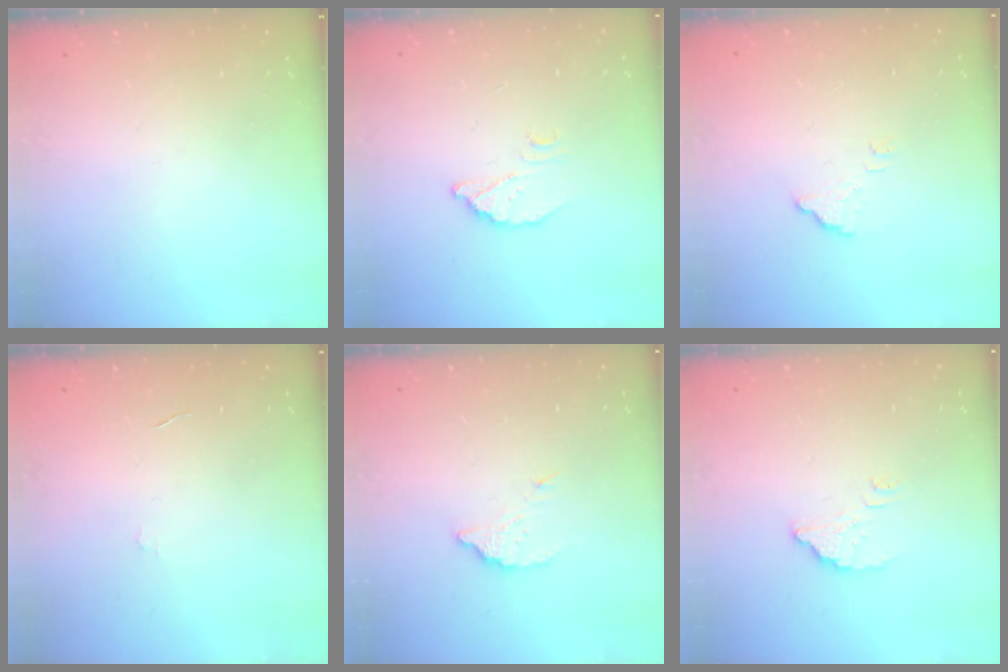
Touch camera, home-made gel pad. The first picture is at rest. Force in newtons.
{"total": 3.8, "press": 3.8, "slide": 0.3}
{"total": 2.3, "press": 2.3, "slide": 0.1}
{"total": 3.9, "press": 3.9, "slide": 0.2}
{"total": 2.8, "press": 2.8, "slide": 0.2}
{"total": 3.1, "press": 3.1, "slide": 0.4}